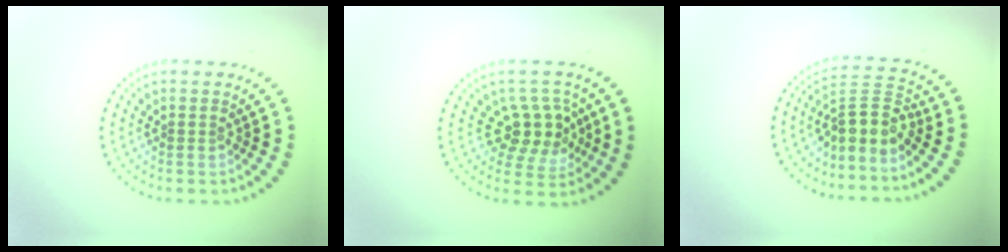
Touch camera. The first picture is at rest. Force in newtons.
{"total": 3.7, "press": 3.4, "slide": 1.5}
{"total": 3.5, "press": 2.7, "slide": 2.3}